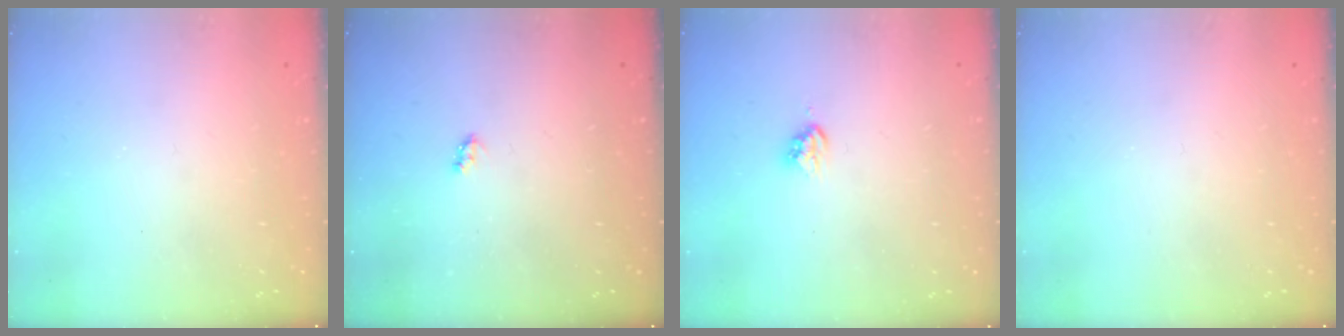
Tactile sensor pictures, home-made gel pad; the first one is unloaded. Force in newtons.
{"total": 2.7, "press": 2.7, "slide": 0.4}
{"total": 4.1, "press": 4.0, "slide": 0.3}
{"total": 0.0}